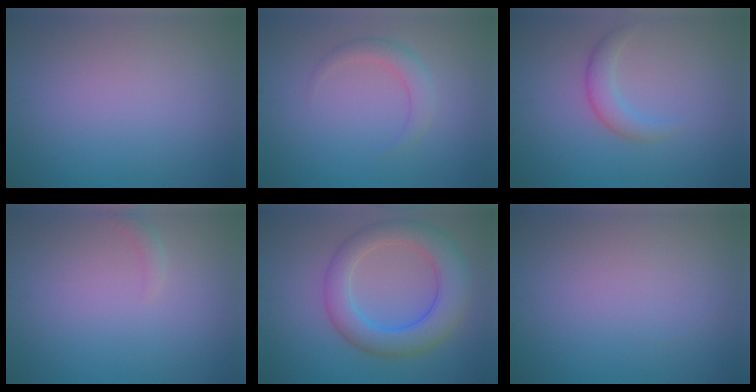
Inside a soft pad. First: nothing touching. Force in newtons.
{"total": 2.1, "press": 2.1, "slide": 0.1}
{"total": 2.3, "press": 2.3, "slide": 0.2}
{"total": 1.0, "press": 0.9, "slide": 0.2}
{"total": 6.7, "press": 6.7, "slide": 0.2}
{"total": 0.0}